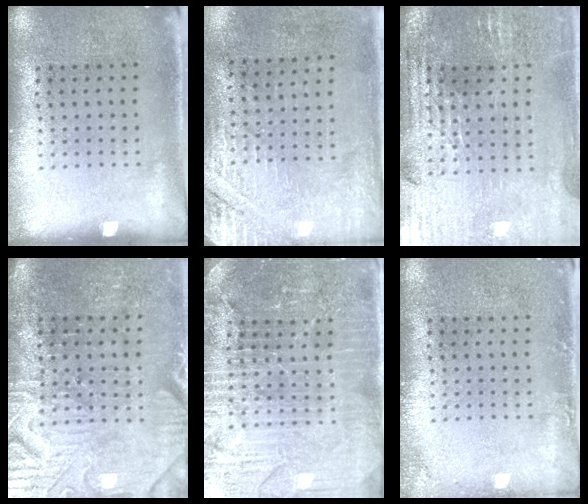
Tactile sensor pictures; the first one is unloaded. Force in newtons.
{"total": 2.7, "press": 2.5, "slide": 1.1}
{"total": 2.9, "press": 2.8, "slide": 0.5}
{"total": 4.0, "press": 3.8, "slide": 1.4}
{"total": 4.5, "press": 4.3, "slide": 1.5}
{"total": 1.1, "press": 1.1, "slide": 0.1}